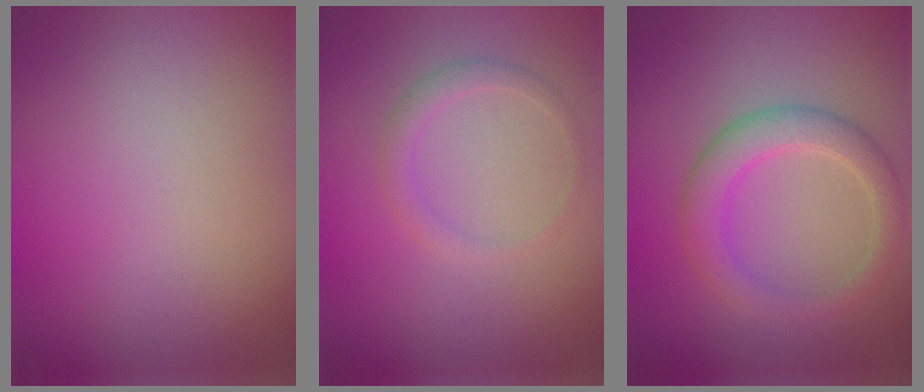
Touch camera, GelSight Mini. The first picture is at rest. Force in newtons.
{"total": 1.4, "press": 1.4, "slide": 0.1}
{"total": 3.5, "press": 3.5, "slide": 0.3}